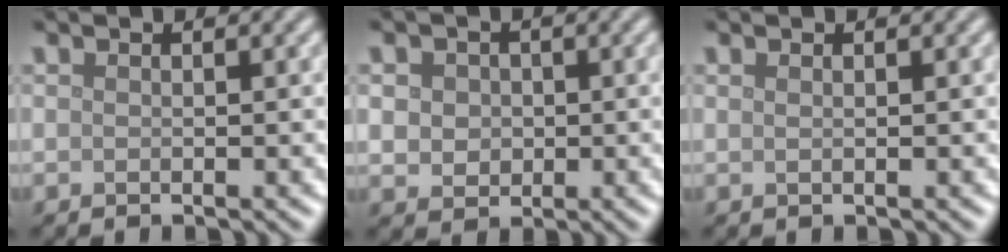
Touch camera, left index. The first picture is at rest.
{"total": 3.8, "force": [0.8, 3.2, 1.8], "torque": [-0.032, 0.014, 0.005]}
{"total": 0.6, "force": [0.4, 0.2, 0.4], "torque": [-0.005, -0.002, 0.002]}